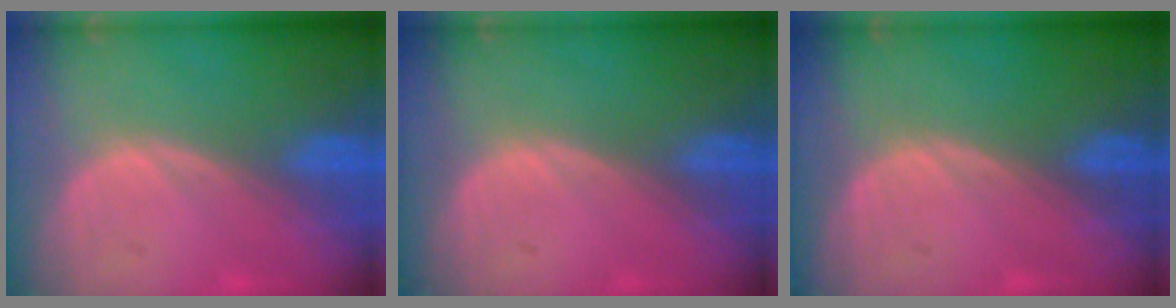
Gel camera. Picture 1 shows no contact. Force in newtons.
{"total": 0.0}
{"total": 0.0}